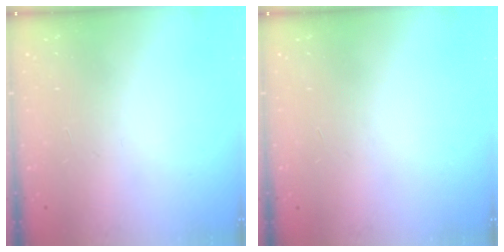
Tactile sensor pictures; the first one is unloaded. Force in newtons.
{"total": 0.0}